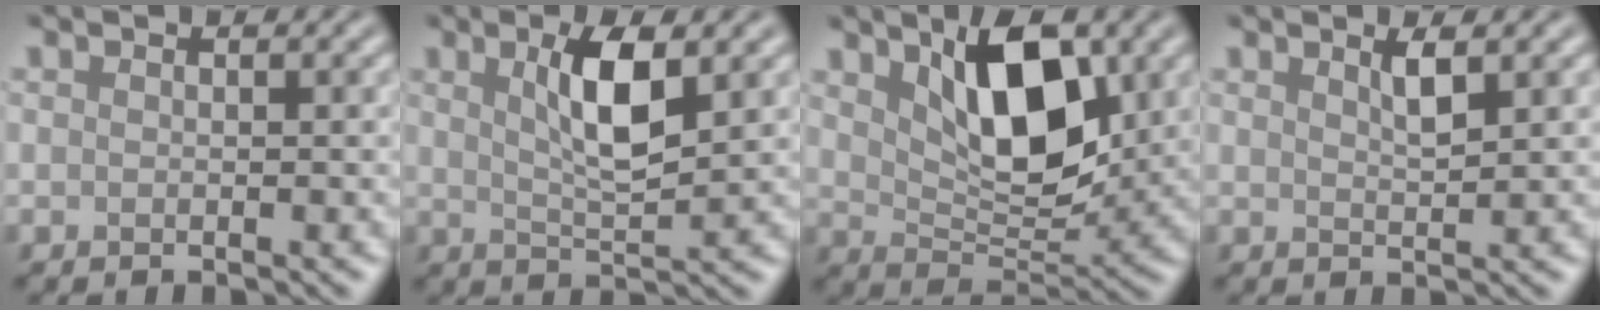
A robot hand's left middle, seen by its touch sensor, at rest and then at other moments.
{"total": 4.3, "force": [1.2, 1.0, 4.0], "torque": [-0.076, -0.004, 0.029]}
{"total": 8.0, "force": [2.7, 3.9, 6.4], "torque": [-0.108, -0.002, 0.054]}
{"total": 1.3, "force": [0.7, 0.2, 1.1], "torque": [-0.016, 0.000, 0.018]}